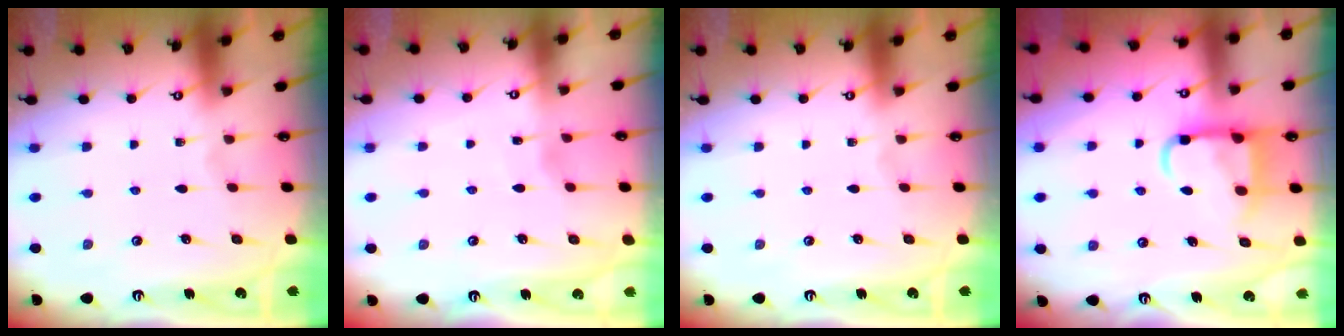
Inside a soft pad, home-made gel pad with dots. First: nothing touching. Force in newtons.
{"total": 1.7, "press": 1.7, "slide": 0.3}
{"total": 0.0}
{"total": 9.5, "press": 9.4, "slide": 1.5}